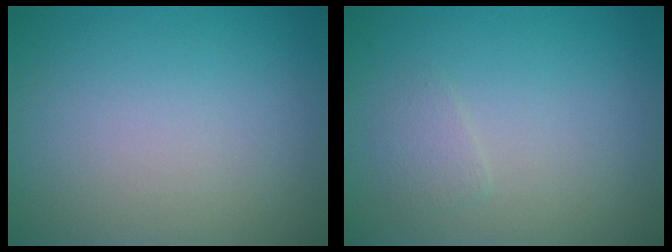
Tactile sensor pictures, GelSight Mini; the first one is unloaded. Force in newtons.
{"total": 1.0, "press": 1.0, "slide": 0.0}